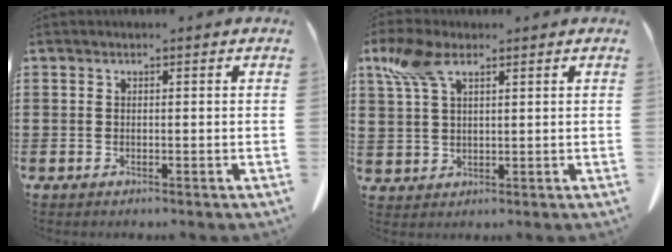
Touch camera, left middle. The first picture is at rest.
{"total": 6.4, "force": [3.5, 3.3, 4.2], "torque": [-0.096, 0.010, 0.066]}